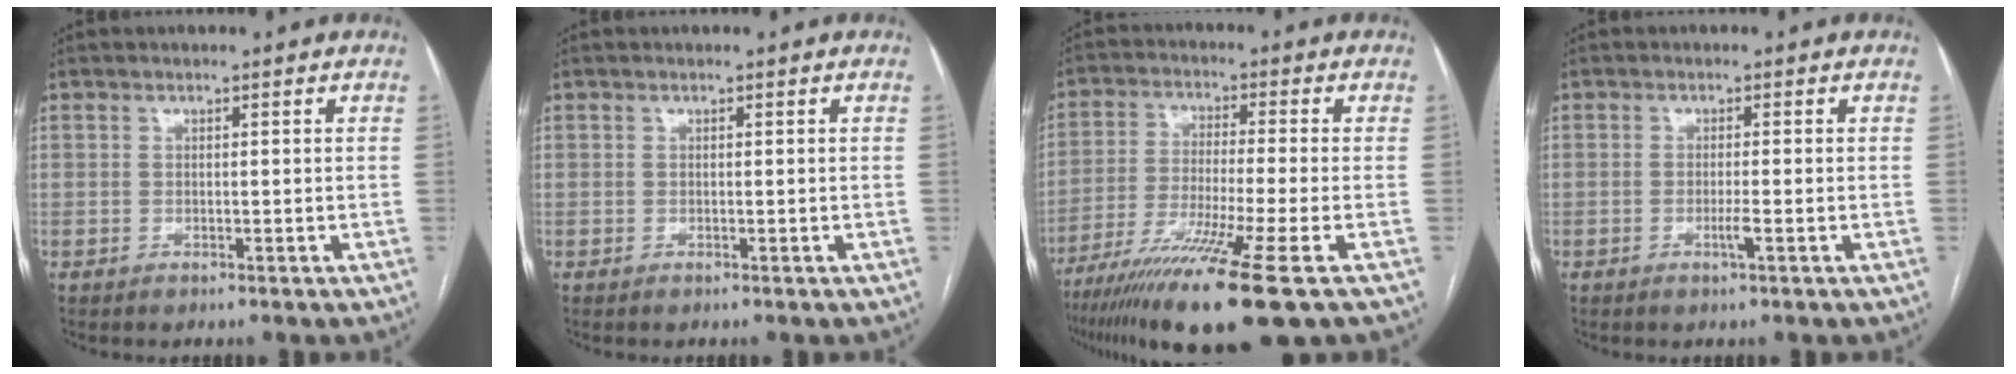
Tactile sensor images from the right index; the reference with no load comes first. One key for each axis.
{"total": 0.0}
{"total": 15.8, "fx": -9.9, "fy": -1.1, "fz": 12.2, "tx": -0.220, "ty": -0.046, "tz": -0.170}
{"total": 1.7, "fx": -0.7, "fy": -0.2, "fz": 1.6, "tx": -0.032, "ty": -0.003, "tz": -0.013}